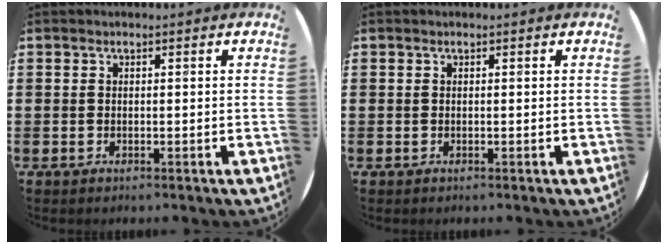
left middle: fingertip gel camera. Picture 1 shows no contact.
{"total": 0.0}